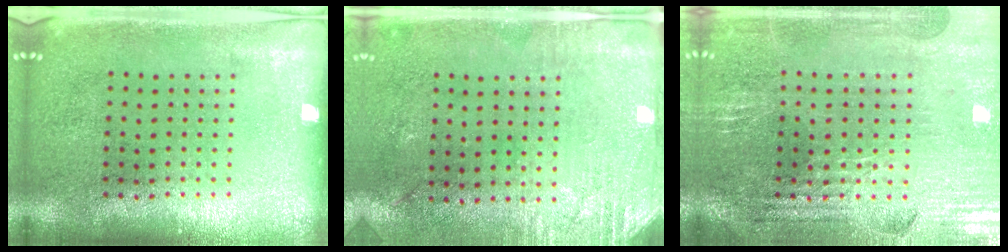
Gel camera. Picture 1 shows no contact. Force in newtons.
{"total": 2.8, "press": 2.3, "slide": 1.6}
{"total": 2.9, "press": 2.9, "slide": 0.5}